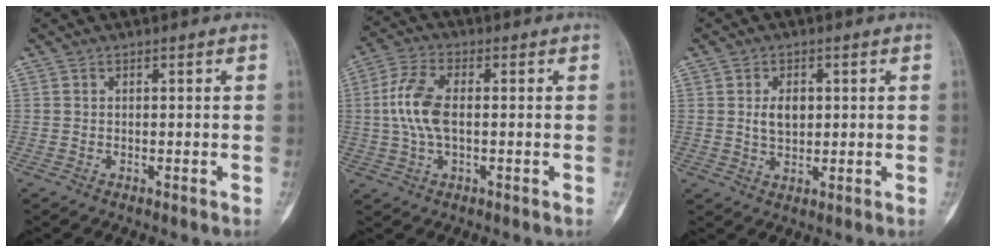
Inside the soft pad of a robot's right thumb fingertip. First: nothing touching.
{"total": 8.6, "force": [0.2, 4.1, 7.5], "torque": [-0.170, 0.016, 0.001]}
{"total": 4.4, "force": [0.8, 2.9, 3.2], "torque": [-0.042, -0.004, 0.018]}